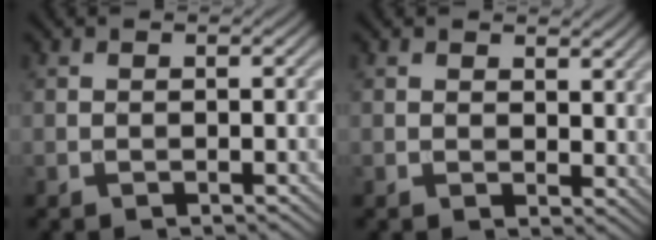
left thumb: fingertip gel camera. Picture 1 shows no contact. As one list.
[{"total": 3.0, "force": [1.9, 1.8, 1.5], "torque": [-0.027, -0.004, 0.036]}]